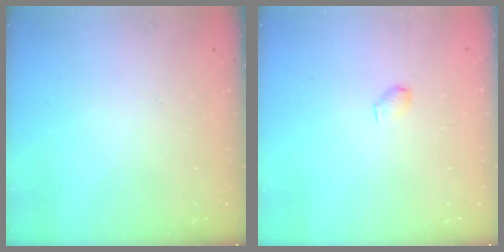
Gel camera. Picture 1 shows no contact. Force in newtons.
{"total": 2.9, "press": 2.9, "slide": 0.5}